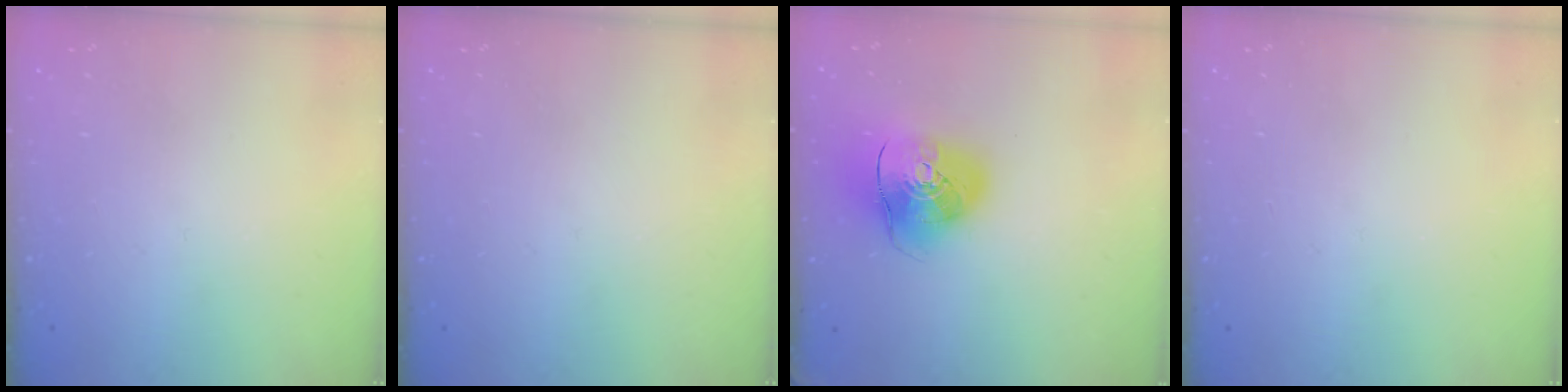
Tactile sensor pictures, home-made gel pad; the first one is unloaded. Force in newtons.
{"total": 0.0}
{"total": 12.8, "press": 12.6, "slide": 2.1}
{"total": 0.0}